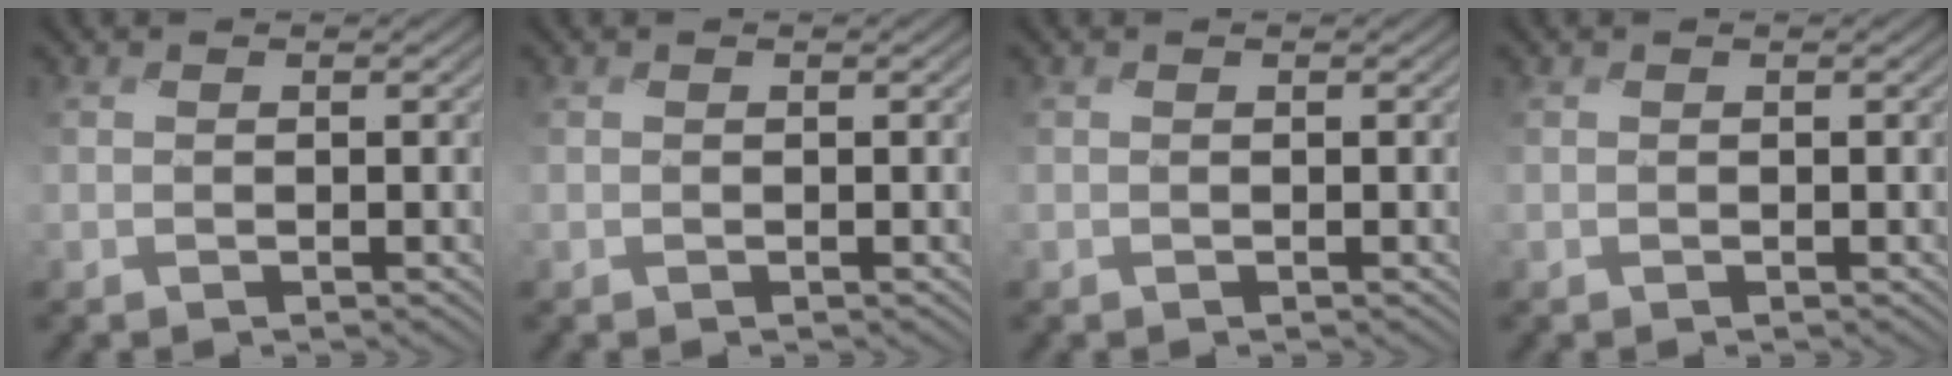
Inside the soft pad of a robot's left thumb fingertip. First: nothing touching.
{"total": 0.0}
{"total": 0.0}
{"total": 0.0}